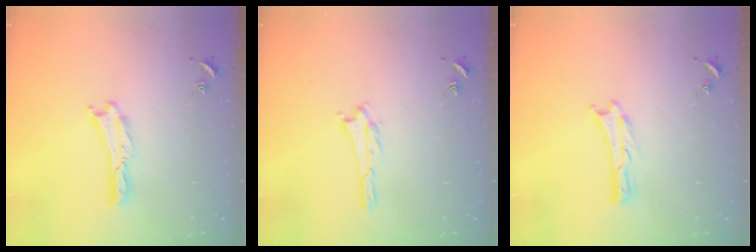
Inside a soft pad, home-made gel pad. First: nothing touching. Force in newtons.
{"total": 1.4, "press": 1.4, "slide": 0.3}
{"total": 0.0}